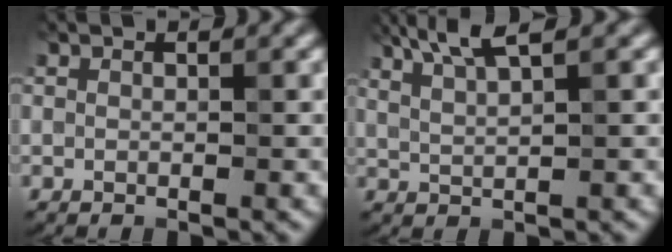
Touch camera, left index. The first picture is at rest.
{"total": 4.3, "force": [2.9, 0.7, 3.1], "torque": [-0.053, 0.012, 0.053]}